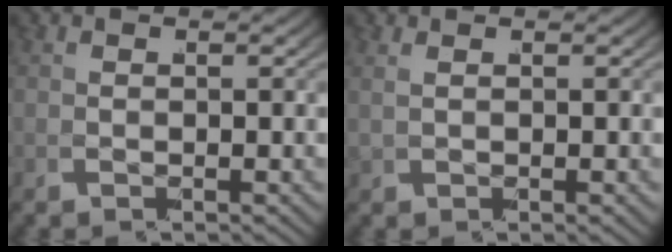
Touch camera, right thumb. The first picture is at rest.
{"total": 1.1, "force": [0.9, -0.4, 0.5], "torque": [-0.015, 0.003, 0.024]}